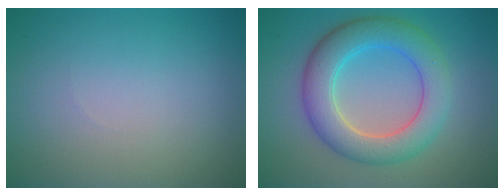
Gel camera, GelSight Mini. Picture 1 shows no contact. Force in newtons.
{"total": 6.7, "press": 6.7, "slide": 0.4}